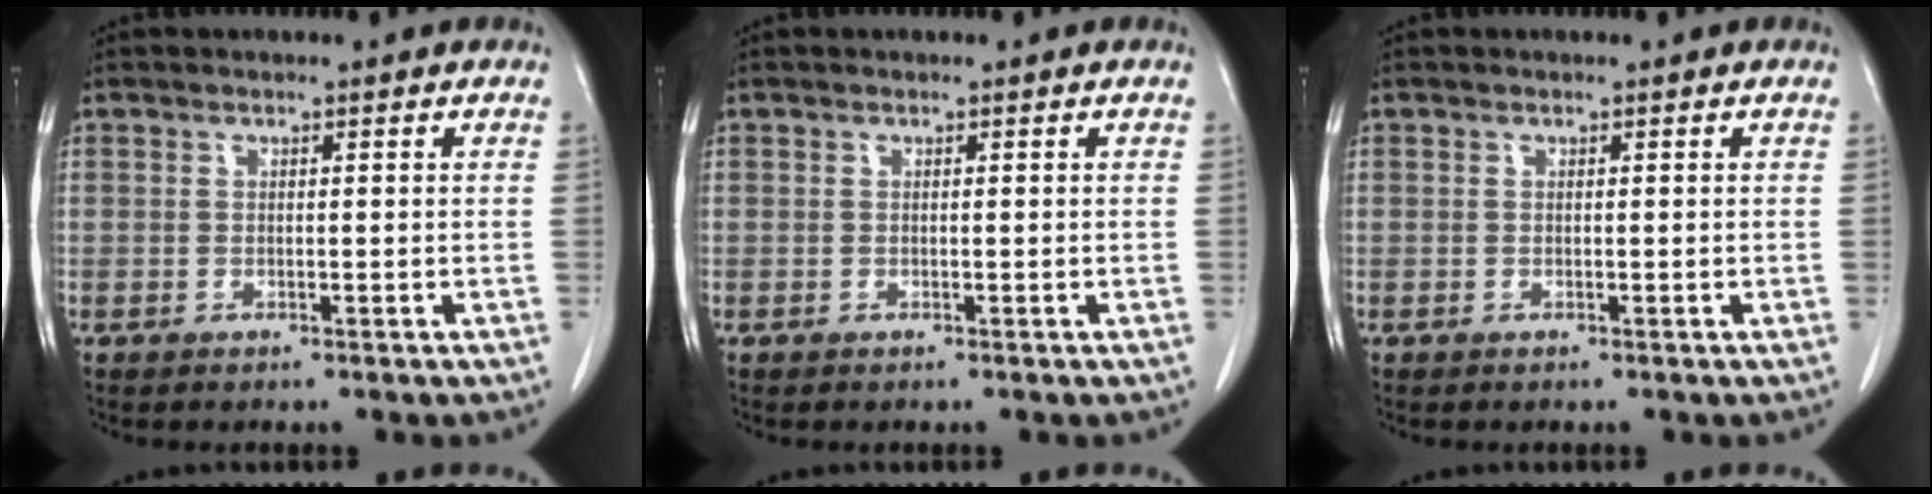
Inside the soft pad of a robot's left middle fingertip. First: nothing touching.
{"total": 0.0}
{"total": 0.0}